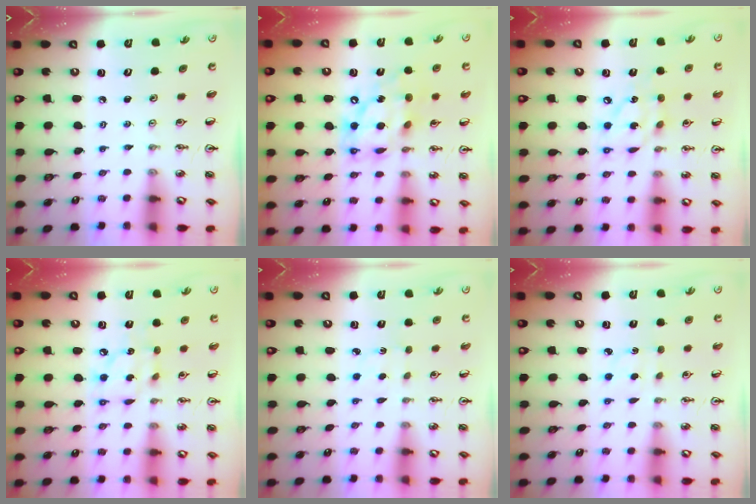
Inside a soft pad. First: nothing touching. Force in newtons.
{"total": 15.5, "press": 15.4, "slide": 1.3}
{"total": 11.1, "press": 11.1, "slide": 0.7}
{"total": 8.5, "press": 8.5, "slide": 0.6}
{"total": 1.7, "press": 1.6, "slide": 0.4}
{"total": 2.0, "press": 1.9, "slide": 0.7}